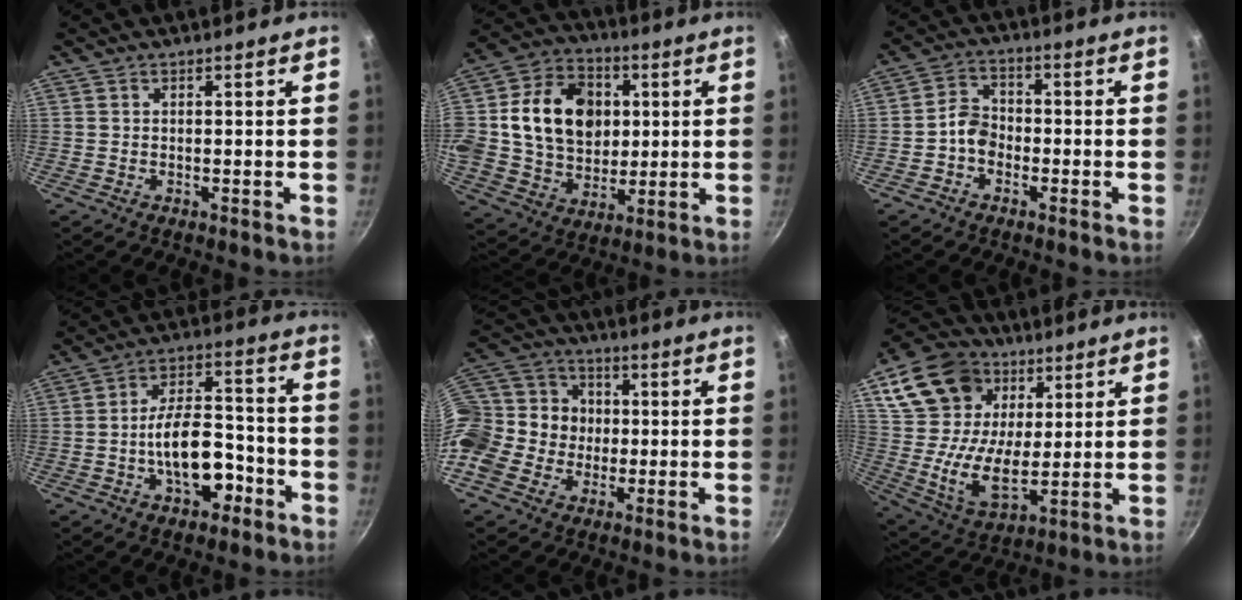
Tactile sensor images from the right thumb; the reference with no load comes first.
{"total": 21.1, "force": [3.0, 16.4, 12.9], "torque": [-0.196, 0.016, 0.049]}
{"total": 4.9, "force": [-1.9, 3.8, 2.6], "torque": [-0.026, 0.026, -0.043]}
{"total": 12.9, "force": [-4.9, 7.0, 9.7], "torque": [-0.124, 0.057, -0.075]}
{"total": 16.6, "force": [-2.2, 14.3, 8.0], "torque": [-0.141, 0.039, -0.048]}
{"total": 20.7, "force": [8.6, 14.5, 11.9], "torque": [-0.208, -0.024, 0.161]}